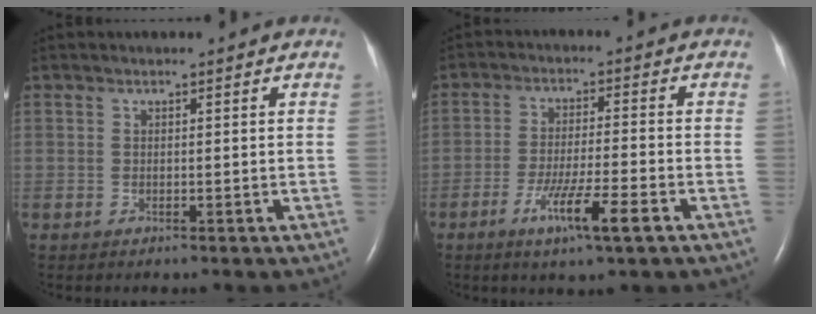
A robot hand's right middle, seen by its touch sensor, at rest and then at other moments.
{"total": 8.1, "force": [-4.2, 0.1, 7.0], "torque": [-0.128, -0.015, -0.073]}